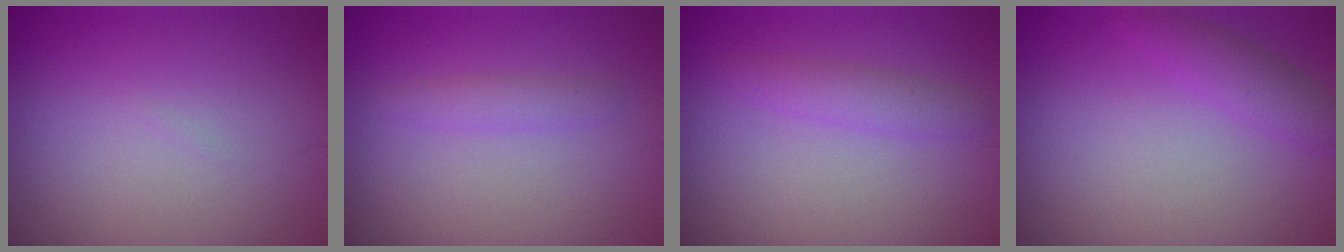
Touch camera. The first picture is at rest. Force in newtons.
{"total": 1.3, "press": 1.3, "slide": 0.0}
{"total": 2.0, "press": 2.0, "slide": 0.2}
{"total": 2.3, "press": 2.3, "slide": 0.1}